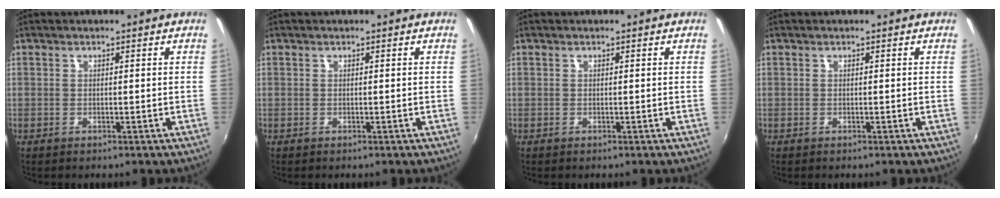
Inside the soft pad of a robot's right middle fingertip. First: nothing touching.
{"total": 0.0}
{"total": 0.0}
{"total": 0.0}